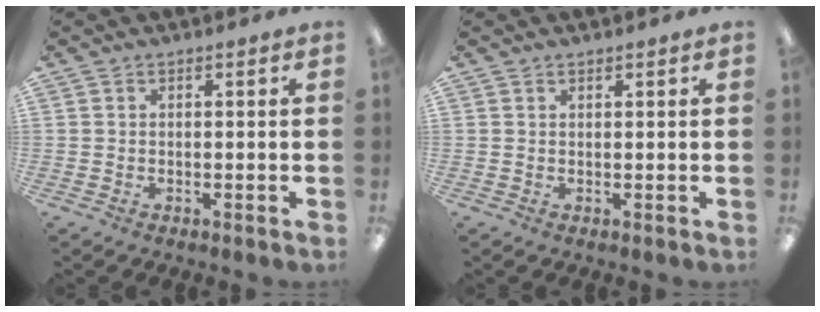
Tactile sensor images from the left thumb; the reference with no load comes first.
{"total": 0.6, "force": [0.6, 0.1, 0.1], "torque": [-0.003, 0.000, 0.012]}